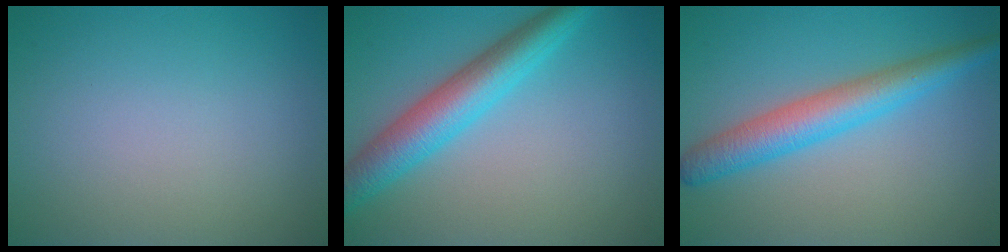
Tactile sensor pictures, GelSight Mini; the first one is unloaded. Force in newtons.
{"total": 5.7, "press": 5.7, "slide": 0.0}
{"total": 4.9, "press": 4.9, "slide": 0.1}